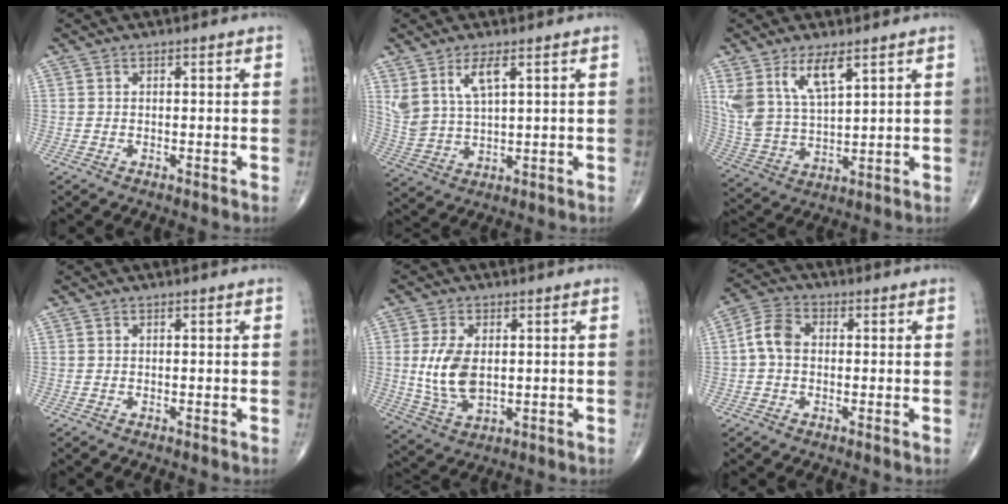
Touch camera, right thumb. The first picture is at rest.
{"total": 7.2, "force": [3.7, 2.6, 5.6], "torque": [-0.115, -0.018, 0.084]}
{"total": 11.0, "force": [6.1, 4.3, 8.1], "torque": [-0.164, -0.025, 0.132]}
{"total": 0.0}
{"total": 9.3, "force": [0.6, 5.3, 7.6], "torque": [-0.151, -0.011, 0.022]}
{"total": 5.8, "force": [0.0, 4.2, 4.0], "torque": [-0.077, 0.020, -0.009]}